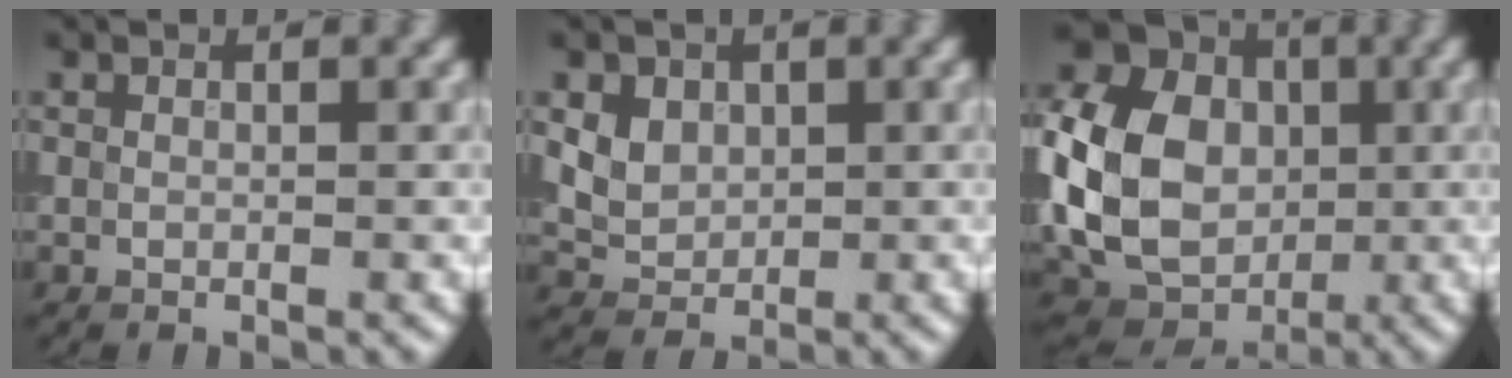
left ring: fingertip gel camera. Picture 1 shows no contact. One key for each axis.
{"total": 5.2, "fx": 1.9, "fy": 4.0, "fz": 2.6, "tx": -0.054, "ty": 0.017, "tz": 0.032}
{"total": 13.4, "fx": -0.1, "fy": 10.5, "fz": 8.2, "tx": -0.178, "ty": -0.003, "tz": 0.002}